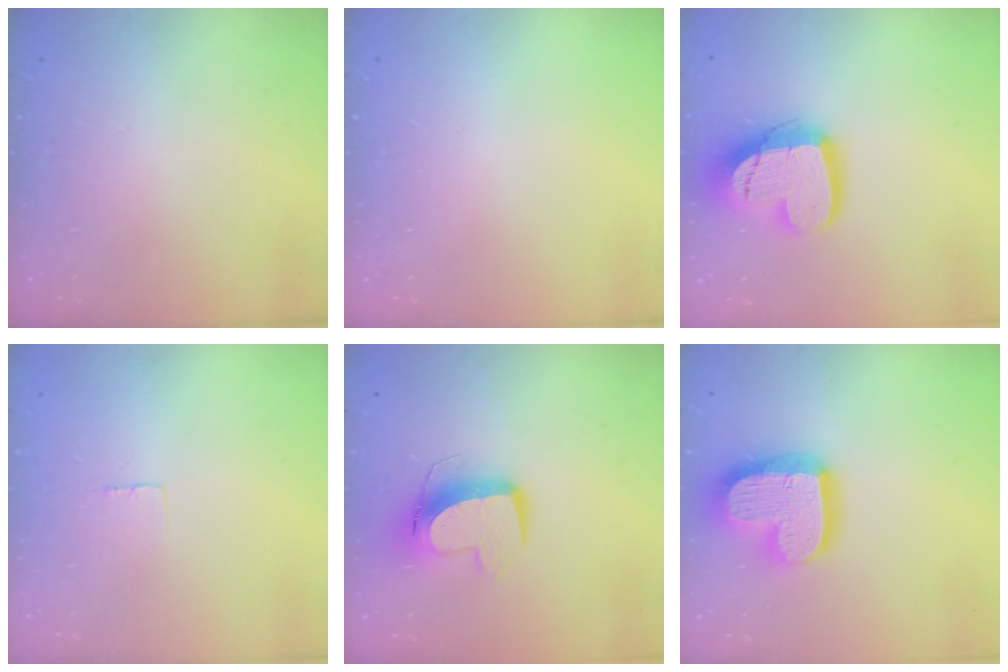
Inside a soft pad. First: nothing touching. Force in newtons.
{"total": 0.0}
{"total": 16.4, "press": 16.3, "slide": 1.4}
{"total": 2.3, "press": 2.3, "slide": 0.1}
{"total": 11.7, "press": 11.6, "slide": 1.5}
{"total": 19.2, "press": 19.1, "slide": 1.4}